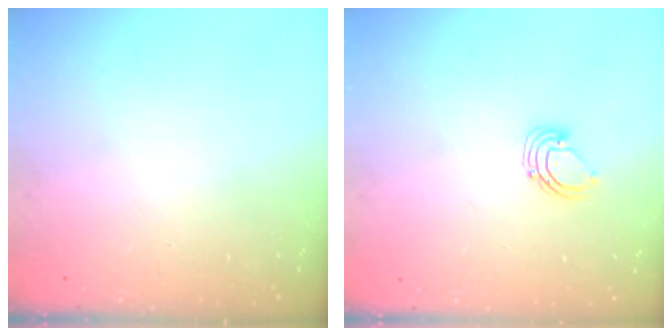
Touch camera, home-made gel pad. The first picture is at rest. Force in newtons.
{"total": 2.6, "press": 2.6, "slide": 0.2}